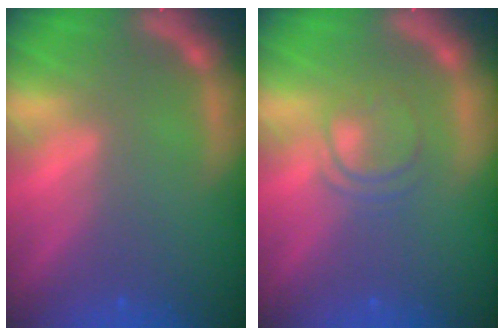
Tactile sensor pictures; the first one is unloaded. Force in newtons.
{"total": 3.0}